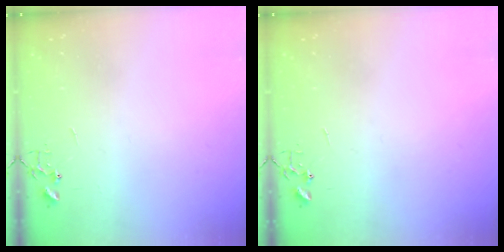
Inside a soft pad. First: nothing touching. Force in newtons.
{"total": 0.0}